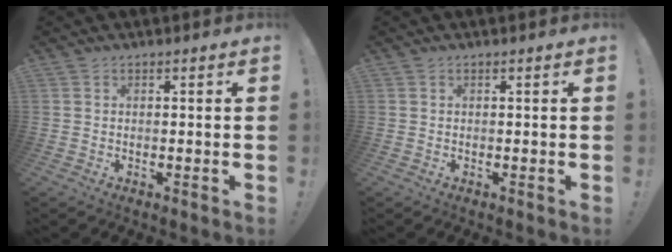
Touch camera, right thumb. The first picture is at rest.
{"total": 0.0}